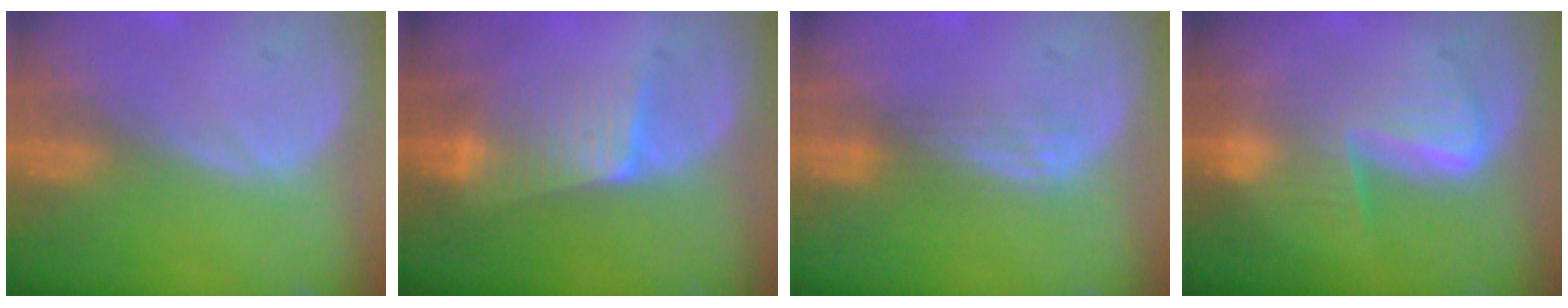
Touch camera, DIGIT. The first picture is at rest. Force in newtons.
{"total": 6.5, "press": 5.8, "slide": 3.1}
{"total": 2.9, "press": 2.5, "slide": 1.5}
{"total": 6.4, "press": 6.3, "slide": 1.3}